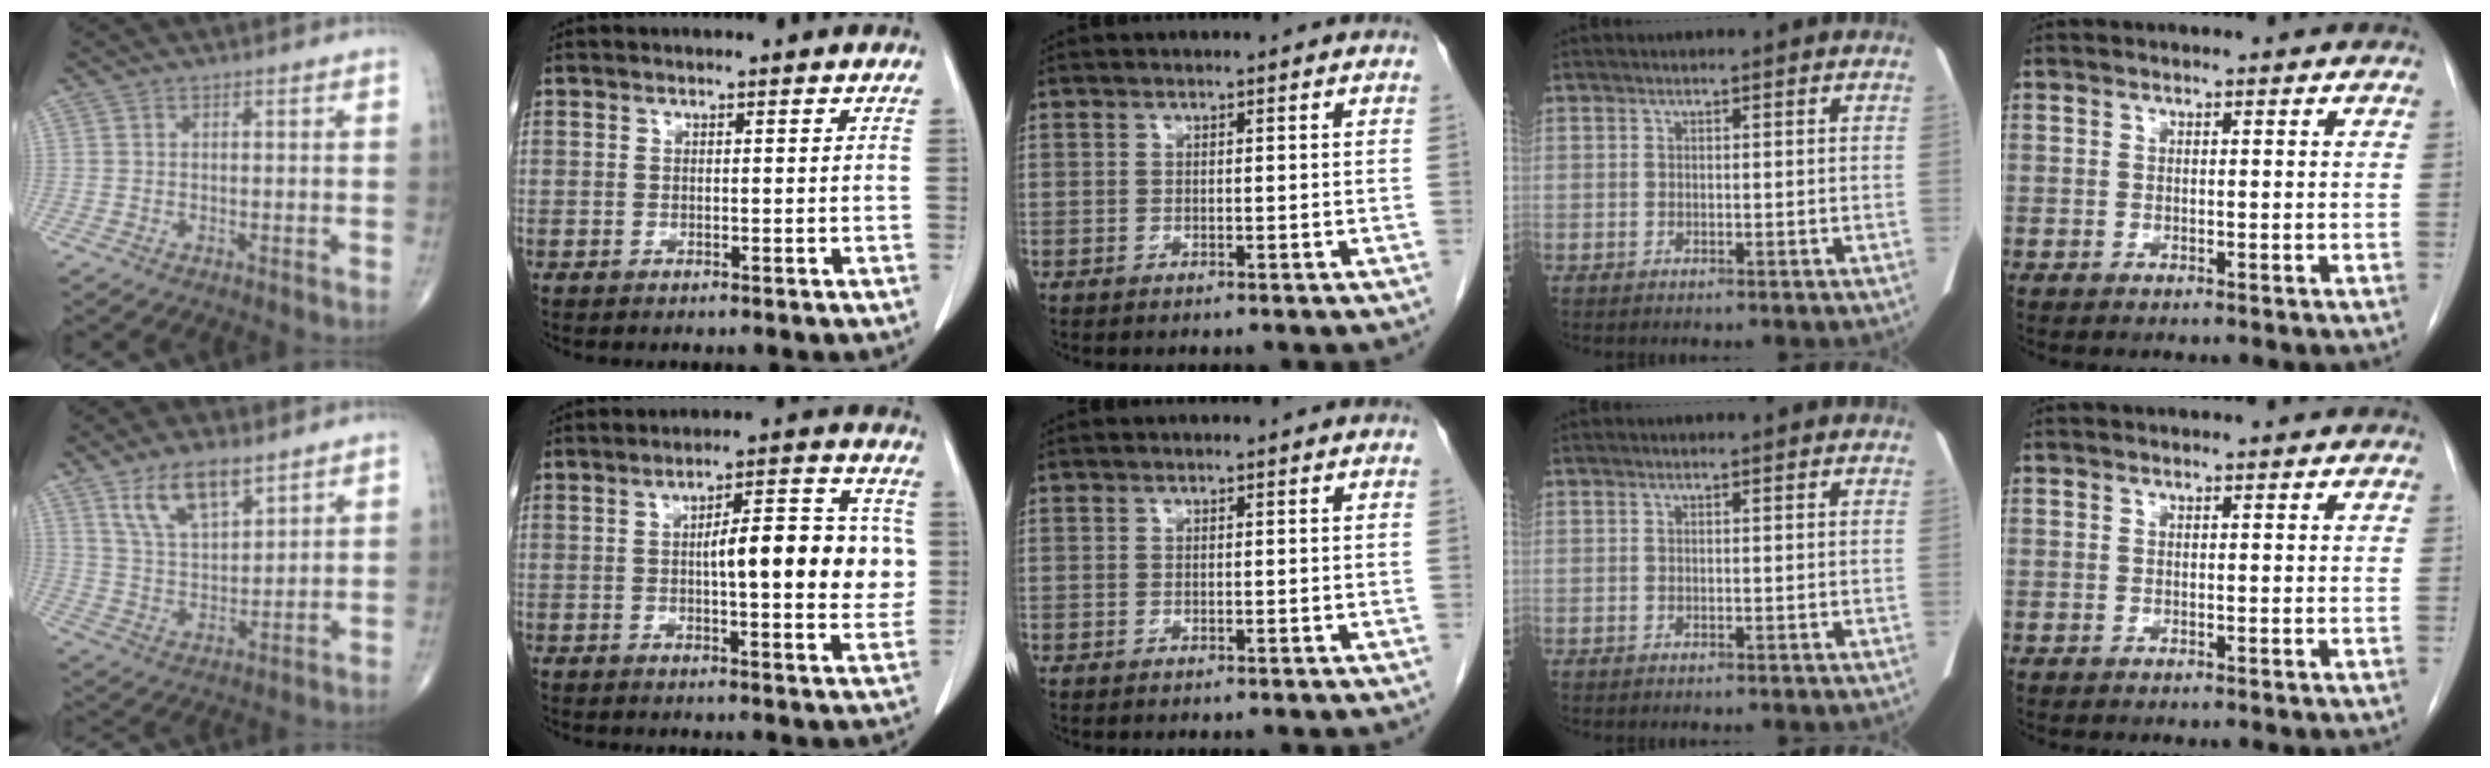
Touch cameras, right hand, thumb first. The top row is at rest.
{"thumb": {"total": 10.9, "force": [6.8, 4.4, 7.3], "torque": [-0.121, -0.034, 0.137]}, "index": {"total": 12.7, "force": [0.6, 3.4, 12.2], "torque": [-0.165, 0.026, 0.009]}}